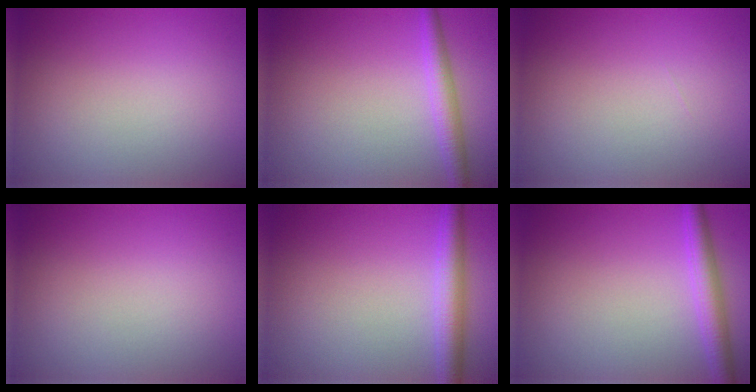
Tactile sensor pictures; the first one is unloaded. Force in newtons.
{"total": 2.5, "press": 2.5, "slide": 0.1}
{"total": 0.0}
{"total": 0.0}
{"total": 3.5, "press": 3.5, "slide": 0.1}
{"total": 3.2, "press": 3.2, "slide": 0.2}